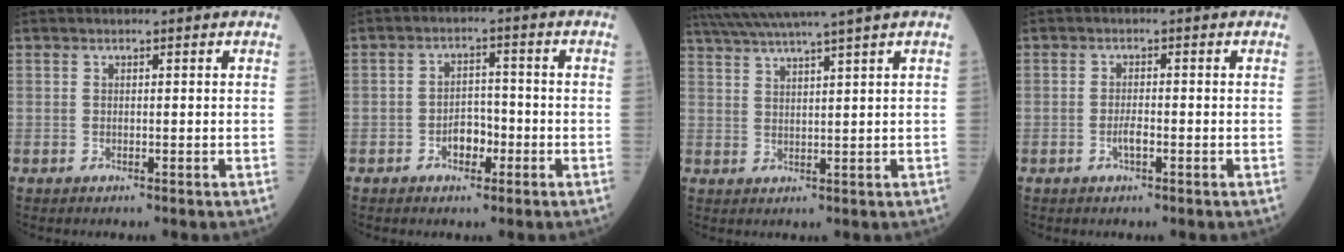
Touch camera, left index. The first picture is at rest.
{"total": 3.9, "force": [-1.8, 2.3, 2.5], "torque": [-0.041, 0.011, -0.032]}
{"total": 10.5, "force": [8.9, -2.2, 5.2], "torque": [-0.087, 0.013, 0.136]}
{"total": 1.8, "force": [-0.8, 0.4, 1.6], "torque": [-0.031, 0.002, -0.015]}